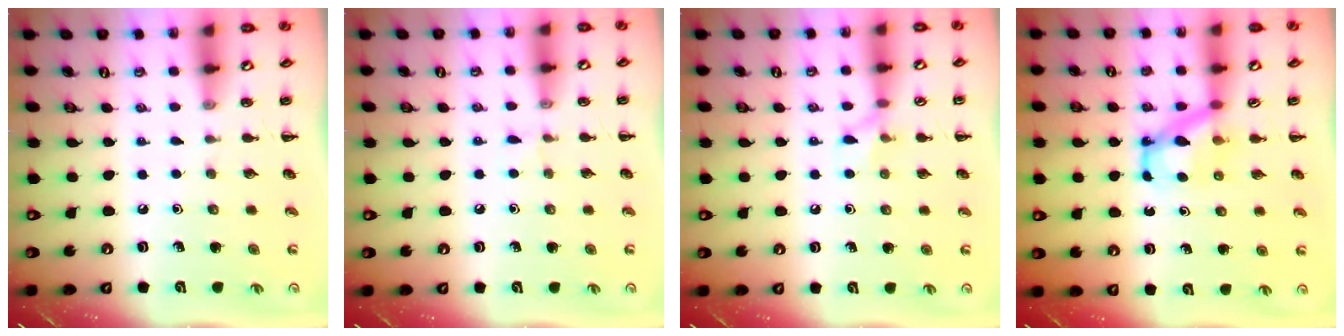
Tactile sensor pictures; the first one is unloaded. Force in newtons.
{"total": 3.5, "press": 3.3, "slide": 1.1}
{"total": 6.1, "press": 5.7, "slide": 2.2}
{"total": 5.7, "press": 5.6, "slide": 0.7}